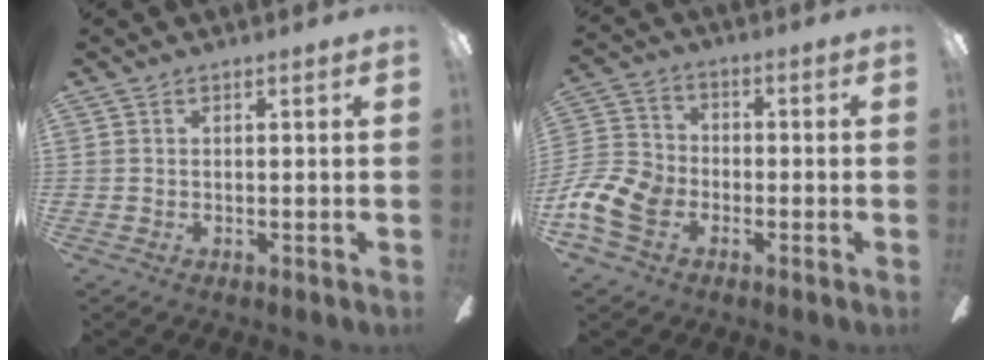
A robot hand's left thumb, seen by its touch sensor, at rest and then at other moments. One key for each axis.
{"total": 10.8, "fx": -4.5, "fy": 7.9, "fz": 5.8, "tx": -0.142, "ty": 0.025, "tz": -0.081}